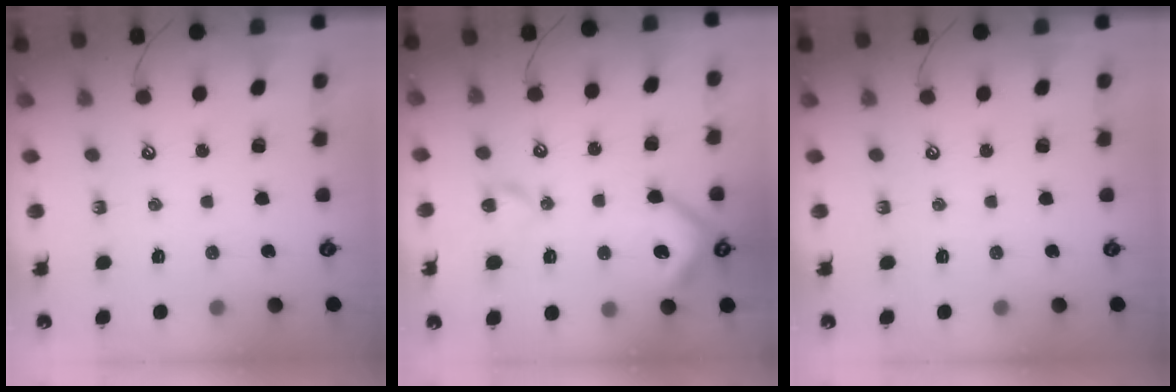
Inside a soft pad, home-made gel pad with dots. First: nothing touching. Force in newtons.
{"total": 12.0, "press": 11.9, "slide": 1.4}
{"total": 0.0}